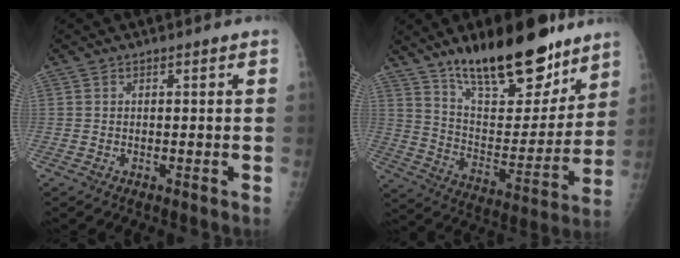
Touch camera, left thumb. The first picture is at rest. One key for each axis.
{"total": 23.3, "fx": 16.8, "fy": 8.6, "fz": 13.7, "tx": -0.168, "ty": -0.090, "tz": 0.273}